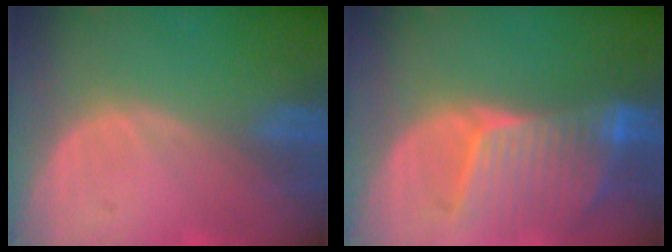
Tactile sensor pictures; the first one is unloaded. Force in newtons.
{"total": 8.8, "press": 7.8, "slide": 4.1}